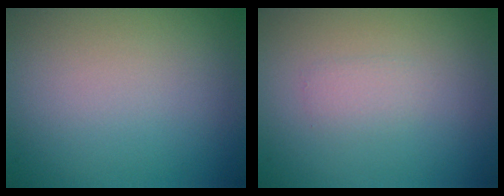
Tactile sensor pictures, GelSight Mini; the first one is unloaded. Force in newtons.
{"total": 1.0, "press": 1.0, "slide": 0.0}